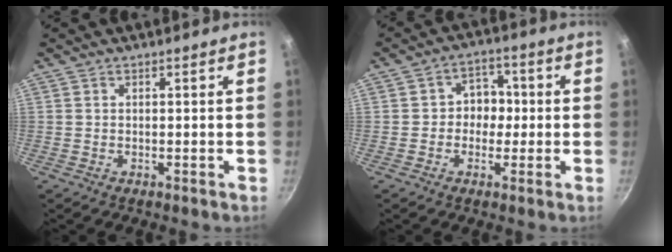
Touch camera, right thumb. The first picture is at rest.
{"total": 6.0, "force": [-0.4, 5.2, 2.9], "torque": [0.010, 0.016, -0.015]}